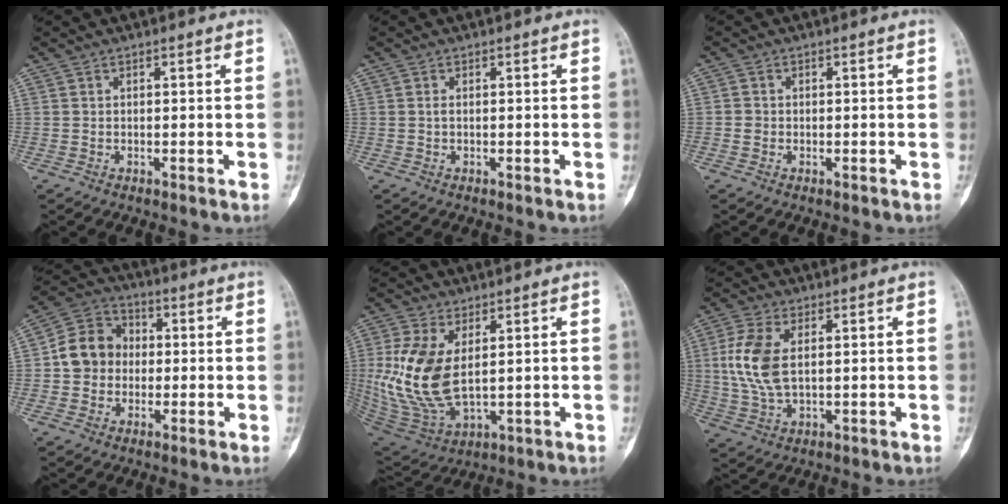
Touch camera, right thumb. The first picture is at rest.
{"total": 0.5, "force": [0.1, 0.3, 0.4], "torque": [-0.009, 0.003, 0.000]}
{"total": 1.2, "force": [-0.3, 1.1, 0.3], "torque": [-0.003, 0.005, -0.007]}
{"total": 9.8, "force": [-0.2, 8.7, 4.7], "torque": [-0.060, 0.028, -0.017]}
{"total": 15.0, "force": [2.0, 8.2, 12.4], "torque": [-0.257, -0.015, 0.056]}
{"total": 9.8, "force": [1.6, 5.2, 8.1], "torque": [-0.186, -0.002, 0.034]}